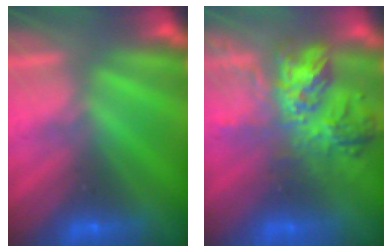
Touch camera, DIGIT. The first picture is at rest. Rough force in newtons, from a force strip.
{"total": 6.0}